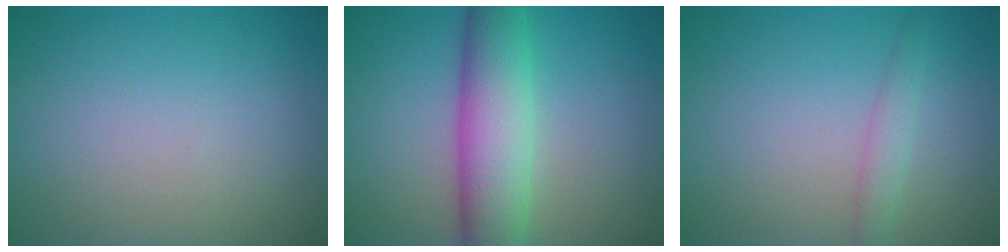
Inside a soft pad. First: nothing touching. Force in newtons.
{"total": 7.5, "press": 7.5, "slide": 0.3}
{"total": 1.8, "press": 1.8, "slide": 0.0}